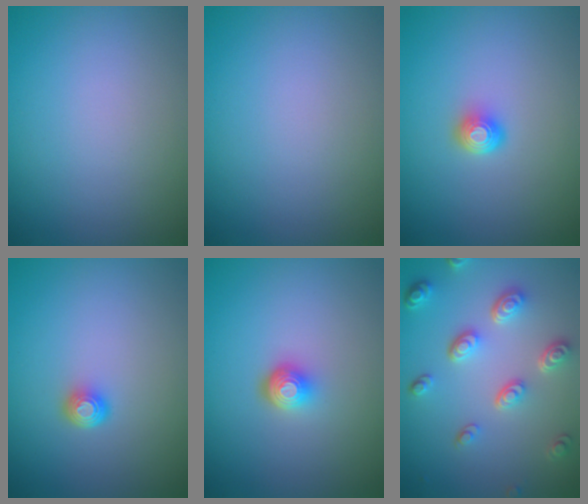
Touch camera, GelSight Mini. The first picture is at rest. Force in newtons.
{"total": 0.0}
{"total": 1.7, "press": 1.3, "slide": 1.1}
{"total": 1.4, "press": 1.1, "slide": 1.0}
{"total": 2.2, "press": 1.4, "slide": 1.6}
{"total": 4.7, "press": 3.6, "slide": 3.0}